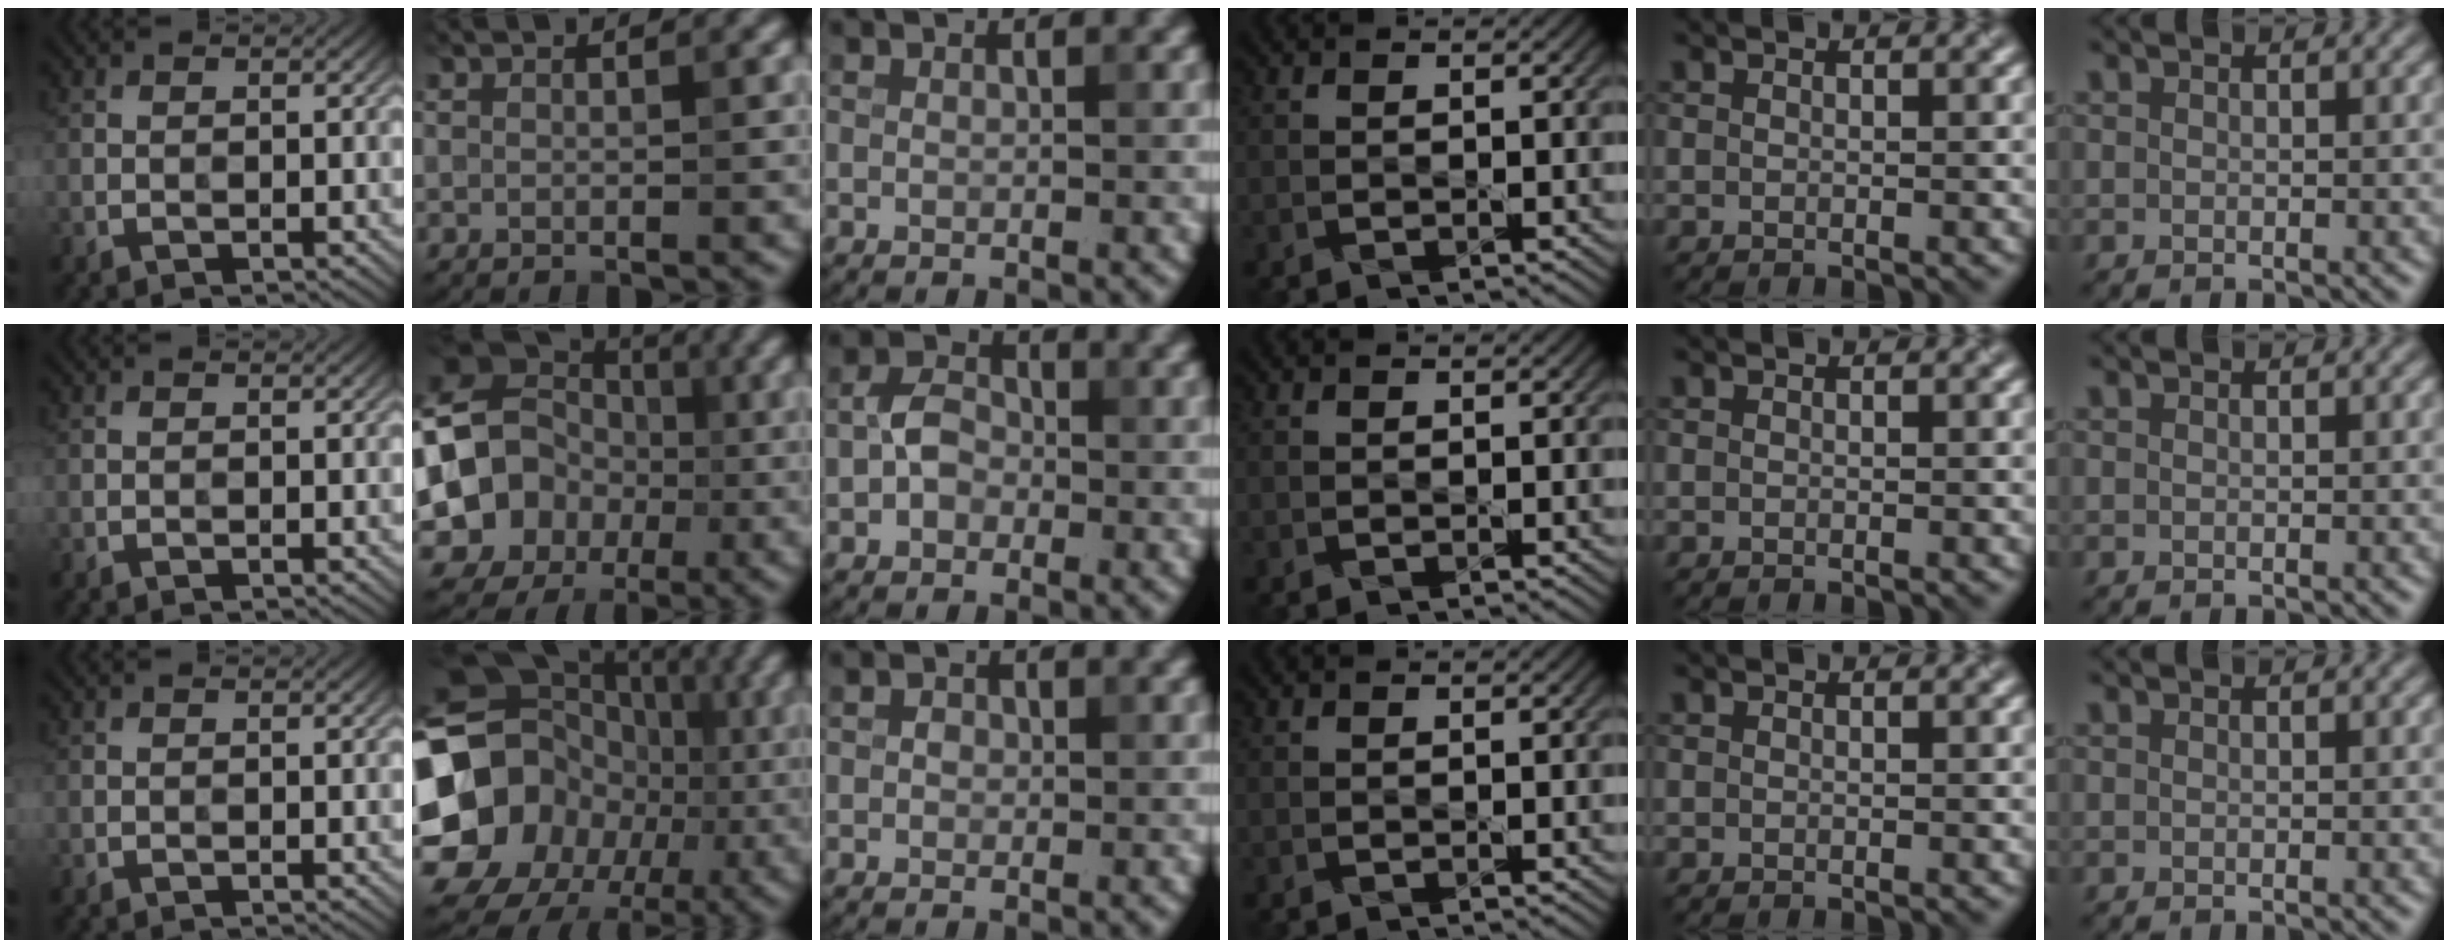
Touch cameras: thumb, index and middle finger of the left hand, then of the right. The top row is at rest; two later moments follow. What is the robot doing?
{"motion": "dispense", "object": "soap dispenser"}